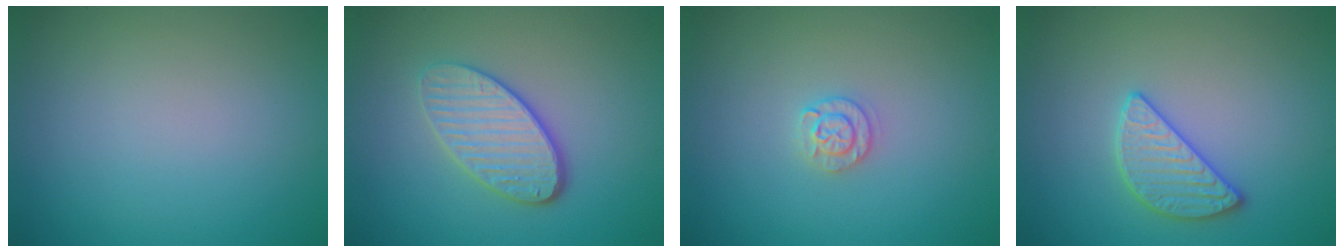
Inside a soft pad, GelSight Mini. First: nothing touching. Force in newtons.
{"total": 4.1, "press": 3.4, "slide": 2.4}
{"total": 1.7, "press": 1.7, "slide": 0.3}
{"total": 2.8, "press": 2.8, "slide": 0.1}